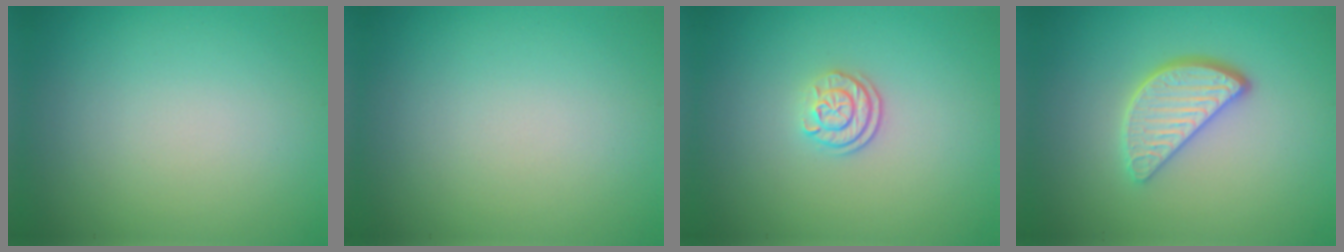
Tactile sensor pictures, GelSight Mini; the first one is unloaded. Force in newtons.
{"total": 0.0}
{"total": 2.1, "press": 1.7, "slide": 1.3}
{"total": 3.9, "press": 3.1, "slide": 2.4}